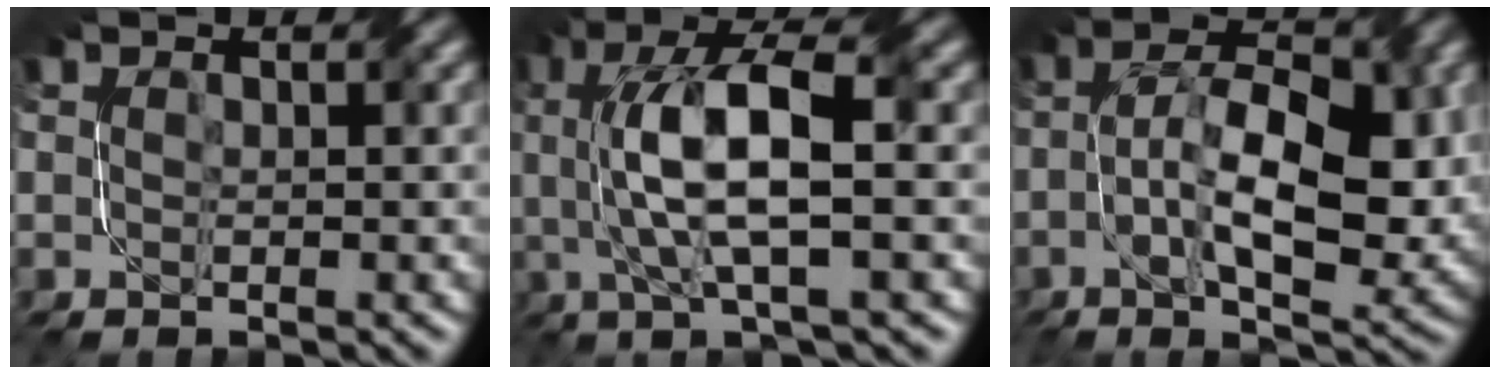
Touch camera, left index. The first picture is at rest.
{"total": 9.0, "force": [0.8, 2.6, 8.6], "torque": [-0.161, 0.011, 0.023]}
{"total": 10.8, "force": [-1.1, 4.7, 9.7], "torque": [-0.164, 0.001, -0.010]}